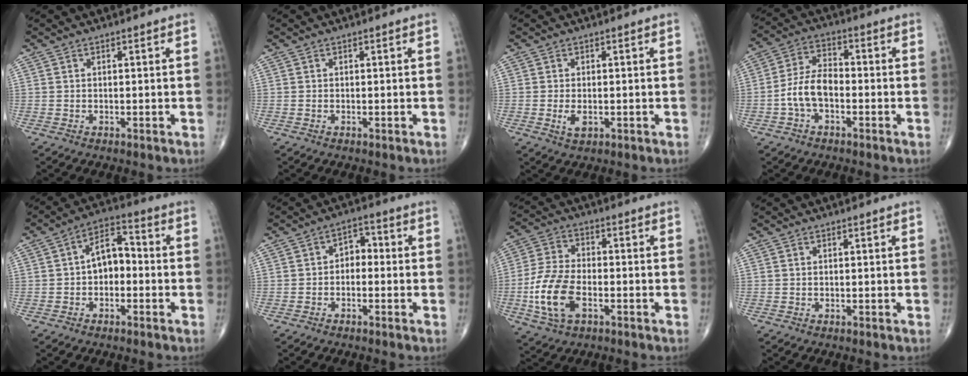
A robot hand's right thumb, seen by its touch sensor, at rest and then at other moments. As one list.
[{"total": 0.0}, {"total": 1.9, "force": [-0.4, 1.0, 1.6], "torque": [-0.031, -0.005, -0.007]}, {"total": 7.7, "force": [-2.2, 4.4, 5.9], "torque": [-0.112, 0.030, -0.050]}, {"total": 7.2, "force": [-0.8, 4.6, 5.4], "torque": [-0.070, 0.031, -0.027]}, {"total": 3.7, "force": [-0.7, 2.6, 2.6], "torque": [-0.021, 0.024, -0.024]}, {"total": 11.6, "force": [-3.5, 6.3, 9.1], "torque": [-0.194, 0.011, -0.069]}, {"total": 0.0}]